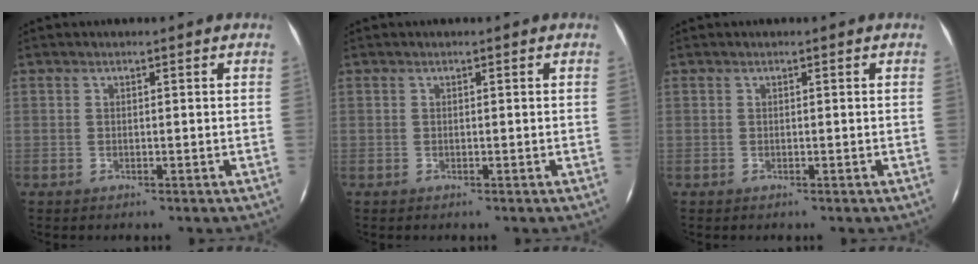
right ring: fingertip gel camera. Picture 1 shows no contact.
{"total": 0.0}
{"total": 0.0}